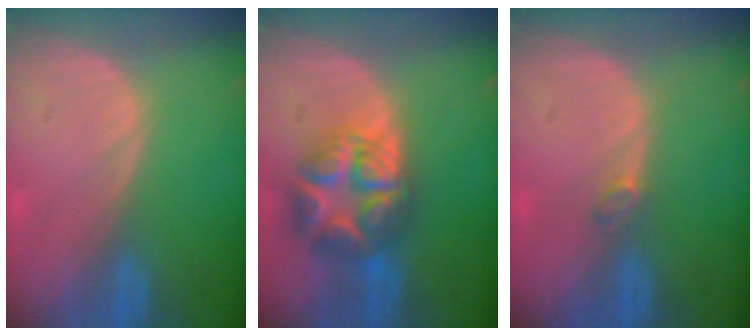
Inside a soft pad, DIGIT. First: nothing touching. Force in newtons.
{"total": 8.9, "press": 8.9, "slide": 0.4}
{"total": 1.2, "press": 1.2, "slide": 0.4}